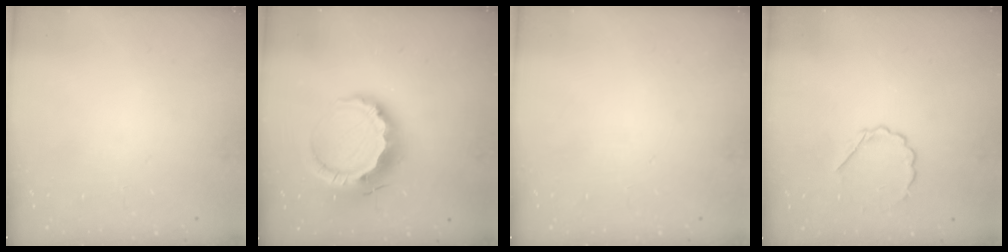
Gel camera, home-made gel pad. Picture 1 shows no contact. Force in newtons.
{"total": 14.2, "press": 14.2, "slide": 0.5}
{"total": 0.0}
{"total": 4.9, "press": 4.7, "slide": 1.3}